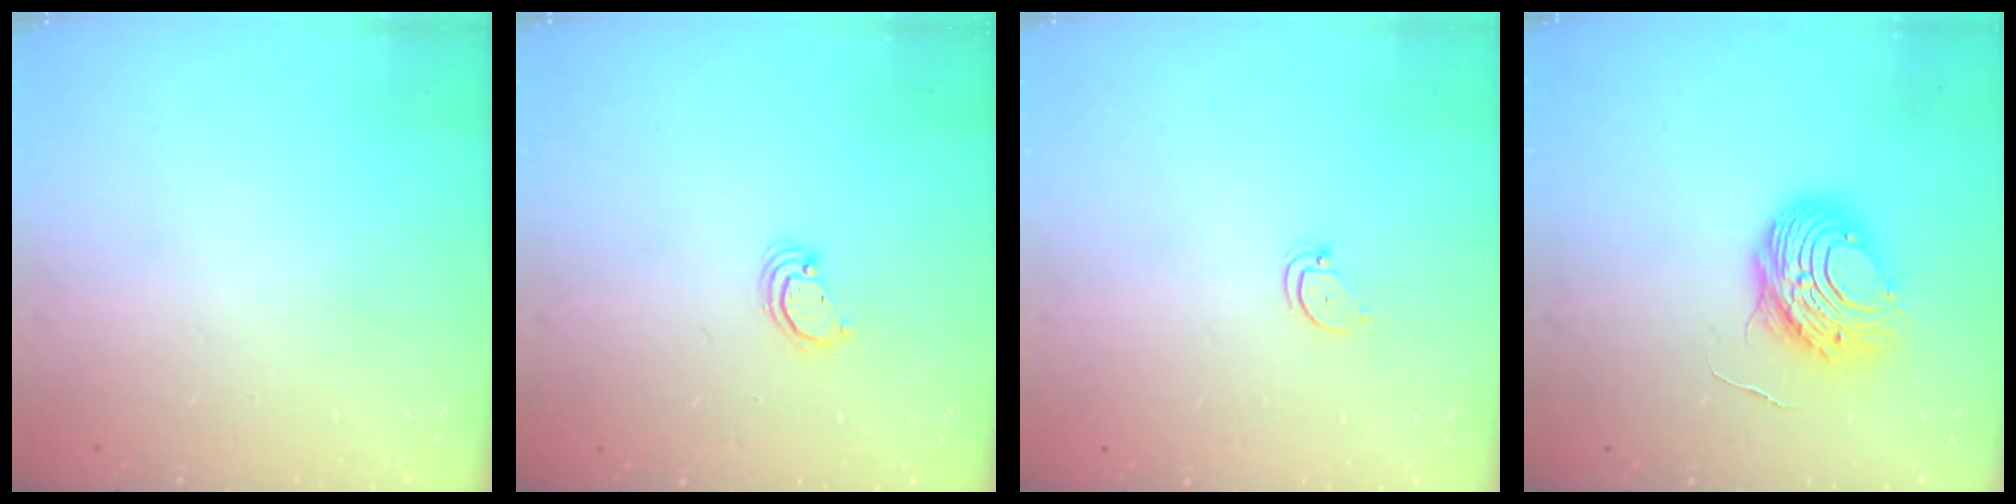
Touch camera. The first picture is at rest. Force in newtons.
{"total": 2.8, "press": 2.8, "slide": 0.2}
{"total": 2.3, "press": 2.3, "slide": 0.2}
{"total": 11.1, "press": 11.1, "slide": 0.9}